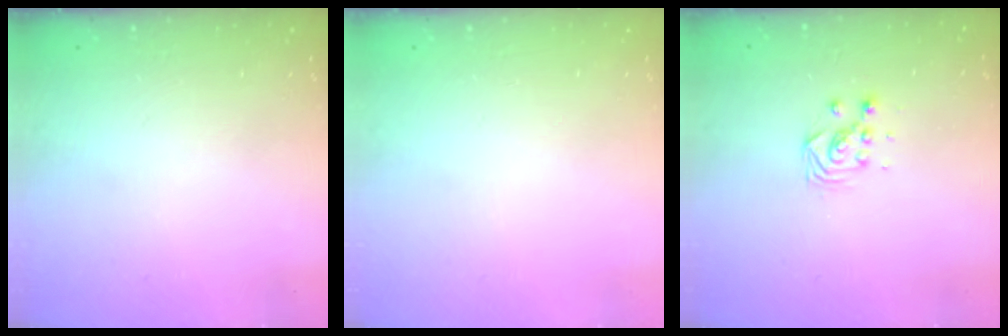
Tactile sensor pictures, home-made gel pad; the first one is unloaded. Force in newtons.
{"total": 0.0}
{"total": 3.5, "press": 3.5, "slide": 0.2}